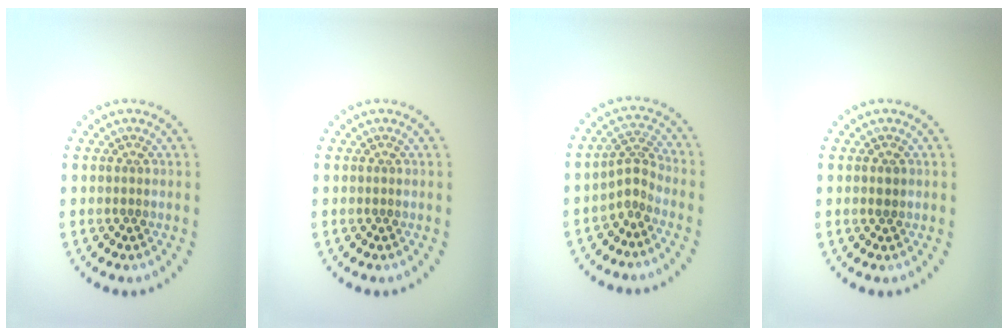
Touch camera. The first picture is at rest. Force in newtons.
{"total": 0.0}
{"total": 2.2, "press": 1.5, "slide": 1.6}
{"total": 0.7, "press": 0.7, "slide": 0.0}